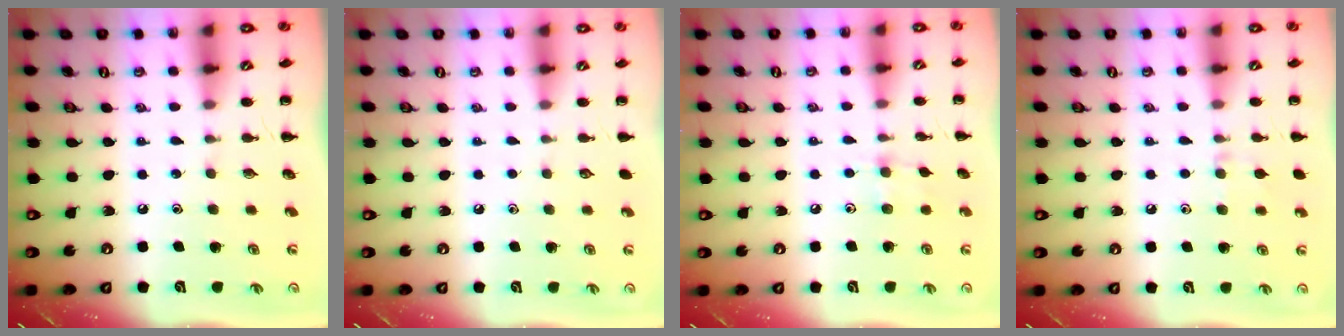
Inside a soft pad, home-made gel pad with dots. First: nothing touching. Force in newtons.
{"total": 0.0}
{"total": 5.1, "press": 4.8, "slide": 1.5}
{"total": 5.9, "press": 5.5, "slide": 2.3}